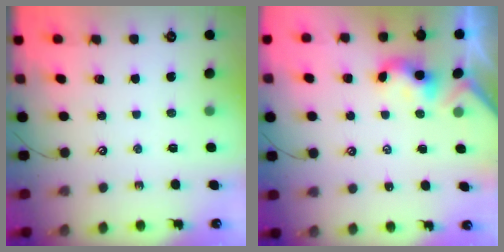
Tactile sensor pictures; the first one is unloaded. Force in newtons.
{"total": 2.4, "press": 2.4, "slide": 0.2}